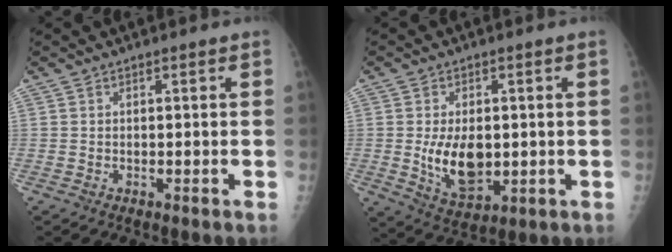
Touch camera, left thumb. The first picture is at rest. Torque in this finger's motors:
{"motor_torque": [0.43, 0.42, 0.57, 0.40, 0.16]}